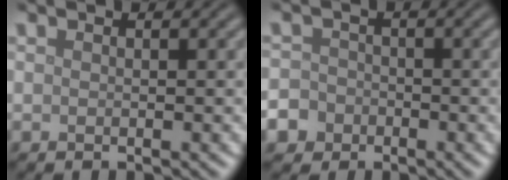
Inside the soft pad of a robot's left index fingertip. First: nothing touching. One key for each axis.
{"total": 5.4, "fx": -3.0, "fy": 4.4, "fz": 1.0, "tx": -0.014, "ty": -0.011, "tz": -0.068}